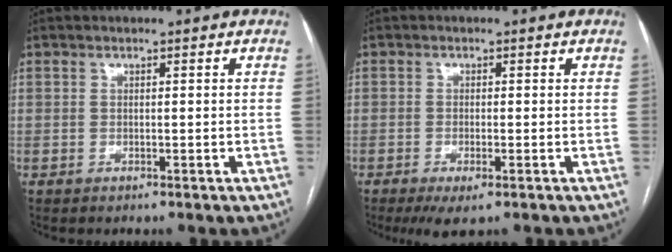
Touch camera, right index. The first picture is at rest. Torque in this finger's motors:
{"motor_torque": [0.58, -0.20, 0.25, 0.04]}